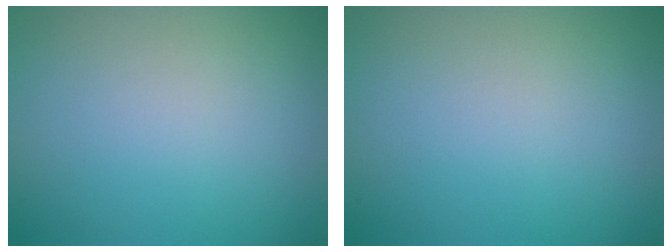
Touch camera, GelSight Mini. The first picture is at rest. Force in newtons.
{"total": 0.0}